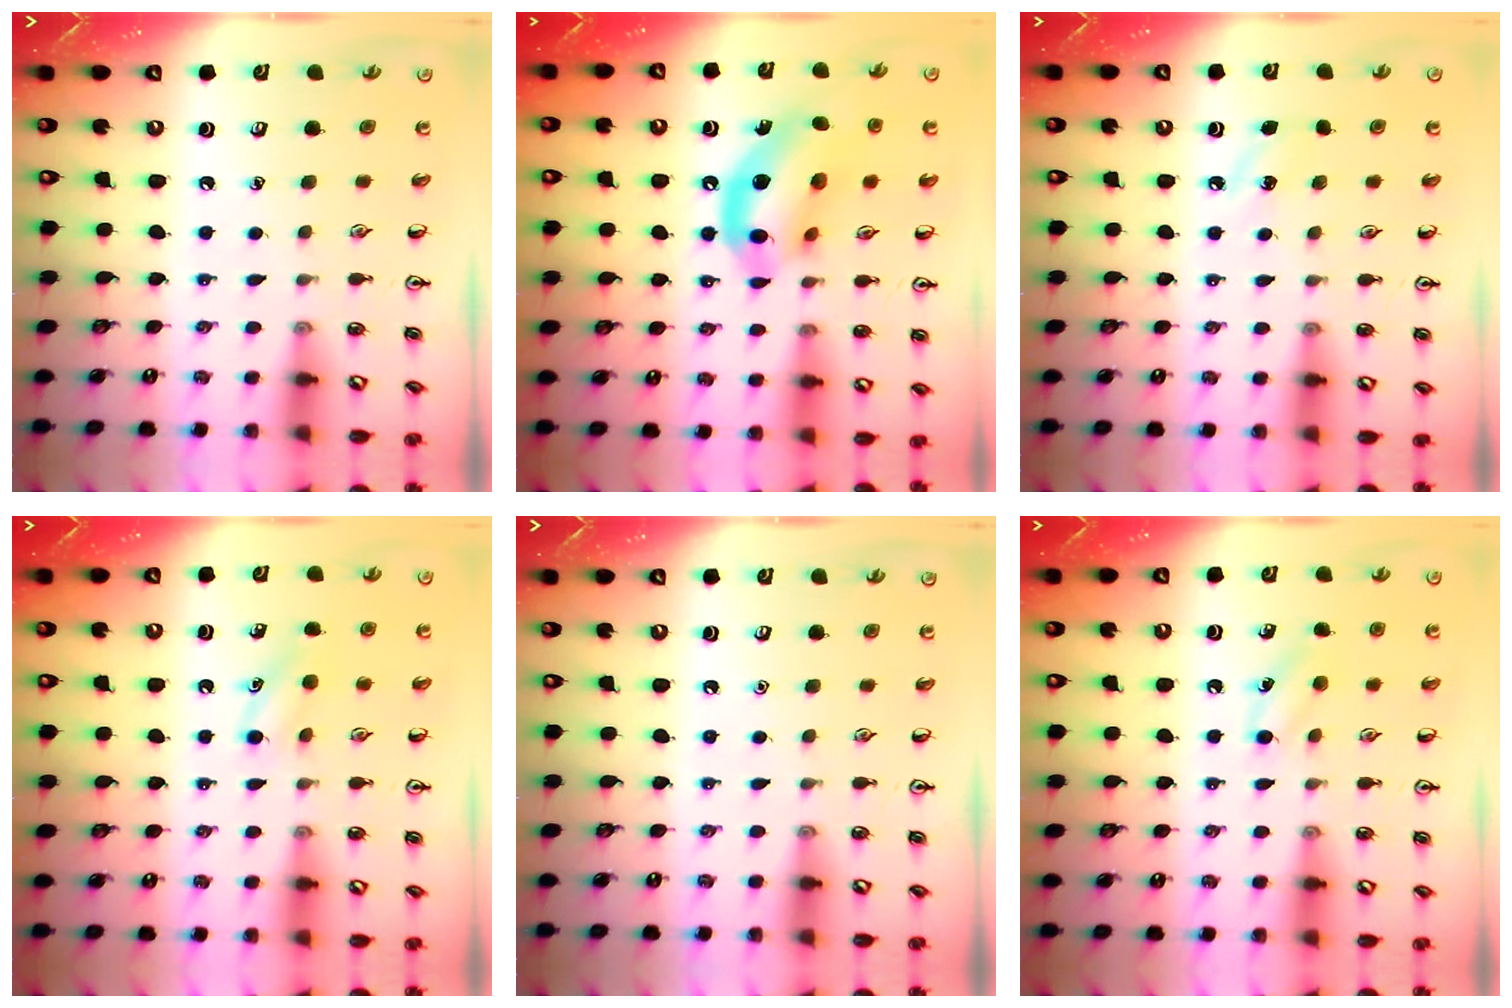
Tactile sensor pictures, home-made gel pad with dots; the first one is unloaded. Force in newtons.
{"total": 14.2, "press": 13.7, "slide": 3.6}
{"total": 4.2, "press": 3.9, "slide": 1.5}
{"total": 6.0, "press": 5.7, "slide": 1.8}
{"total": 0.0}
{"total": 7.1, "press": 6.8, "slide": 2.0}